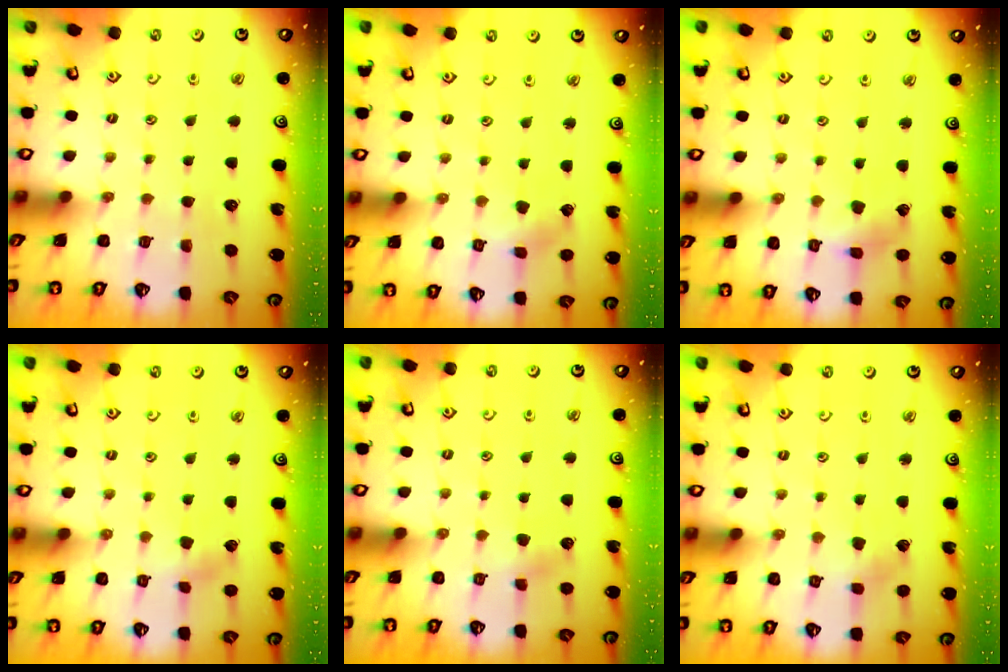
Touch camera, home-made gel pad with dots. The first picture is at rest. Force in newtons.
{"total": 1.9, "press": 1.9, "slide": 0.2}
{"total": 3.6, "press": 3.6, "slide": 0.4}
{"total": 2.4, "press": 2.4, "slide": 0.6}
{"total": 2.2, "press": 2.2, "slide": 0.3}
{"total": 2.8, "press": 2.8, "slide": 0.6}